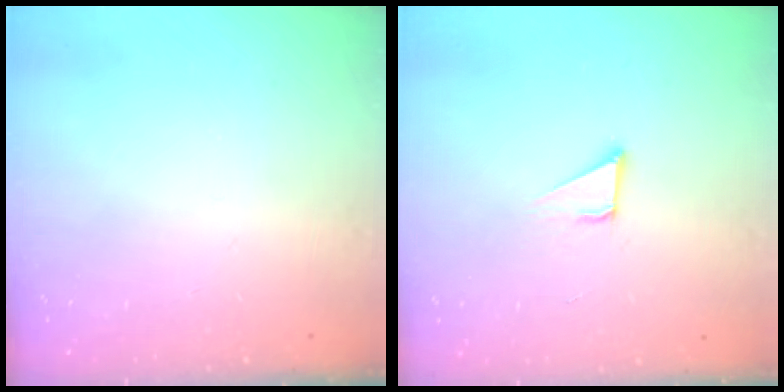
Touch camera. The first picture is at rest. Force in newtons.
{"total": 3.2, "press": 3.2, "slide": 0.2}